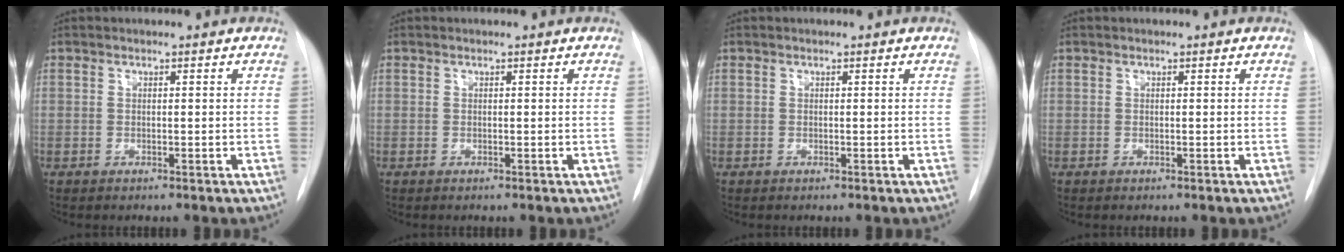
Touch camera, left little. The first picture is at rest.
{"total": 0.0}
{"total": 0.0}
{"total": 0.0}